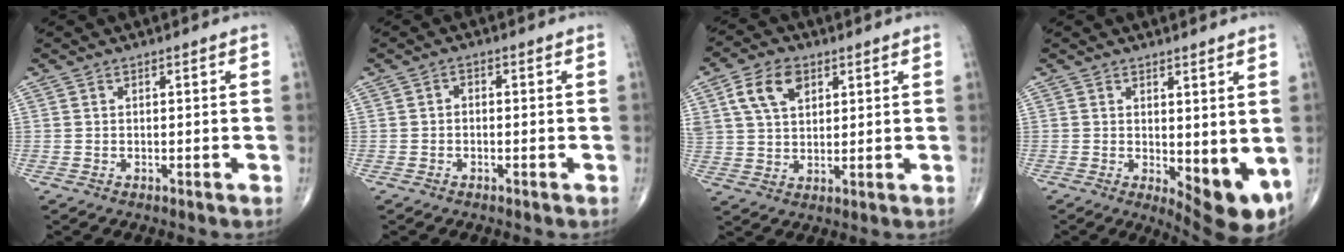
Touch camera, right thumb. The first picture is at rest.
{"total": 1.0, "force": [-0.3, 0.8, 0.6], "torque": [0.000, 0.004, -0.011]}
{"total": 8.9, "force": [3.9, 5.6, 5.6], "torque": [-0.095, -0.004, 0.072]}
{"total": 9.2, "force": [-0.3, 3.6, 8.4], "torque": [-0.103, -0.024, 0.008]}